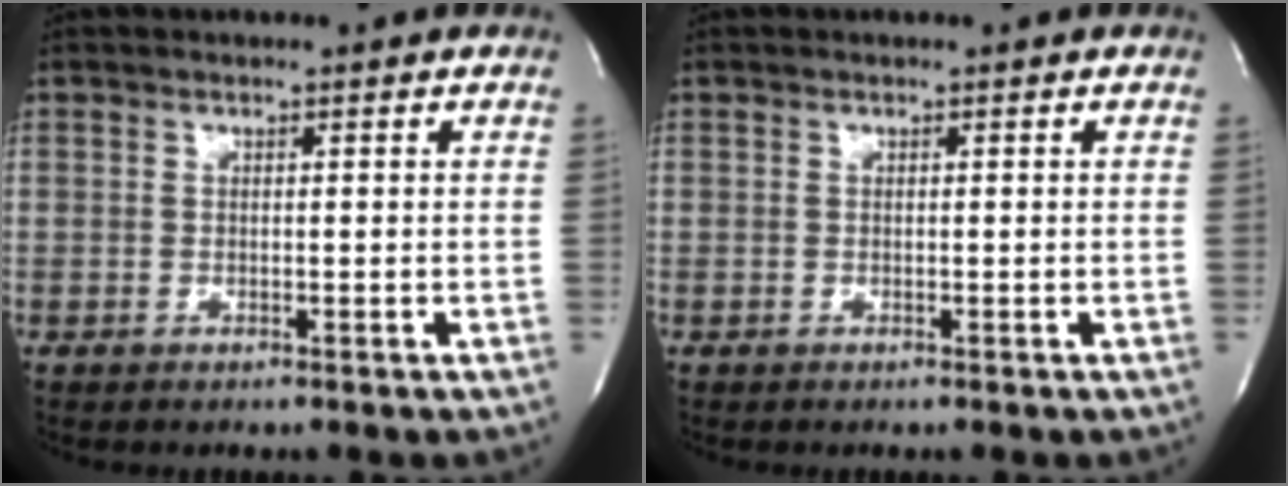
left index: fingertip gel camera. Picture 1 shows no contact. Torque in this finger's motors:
{"motor_torque": [-0.03, 0.03, 0.00, 0.00]}